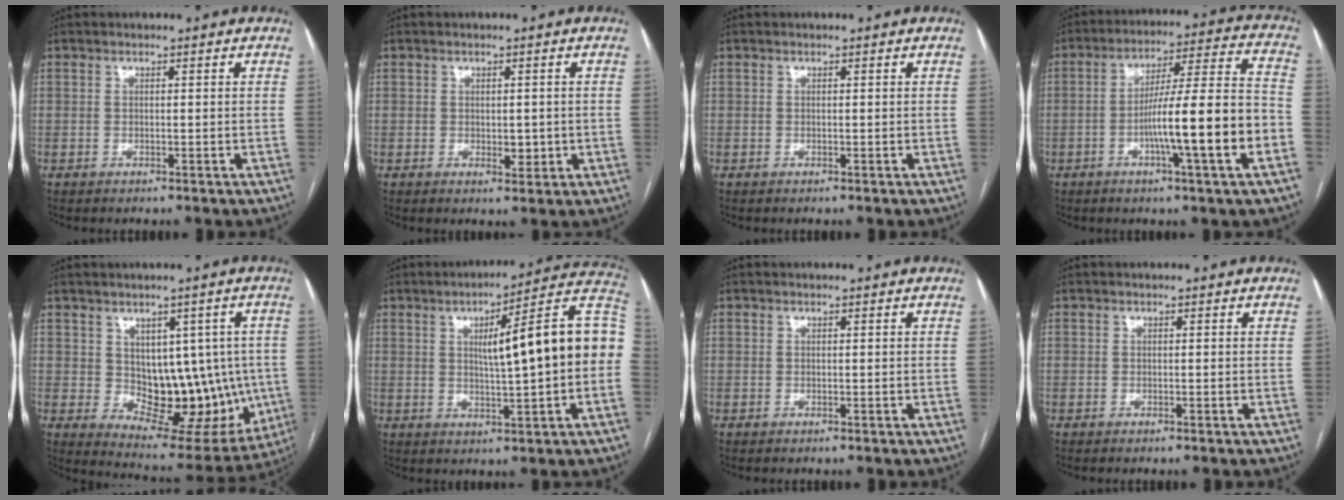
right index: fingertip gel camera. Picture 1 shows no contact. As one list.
[{"total": 2.6, "force": [-0.2, 1.5, 2.2], "torque": [-0.027, -0.003, 0.003]}, {"total": 0.0}, {"total": 15.8, "force": [-4.7, -0.1, 15.1], "torque": [-0.241, 0.011, -0.075]}, {"total": 14.1, "force": [-0.3, 8.4, 11.3], "torque": [-0.124, 0.013, 0.025]}, {"total": 16.3, "force": [1.2, 1.4, 16.2], "torque": [-0.220, 0.036, 0.014]}, {"total": 0.0}, {"total": 0.0}]